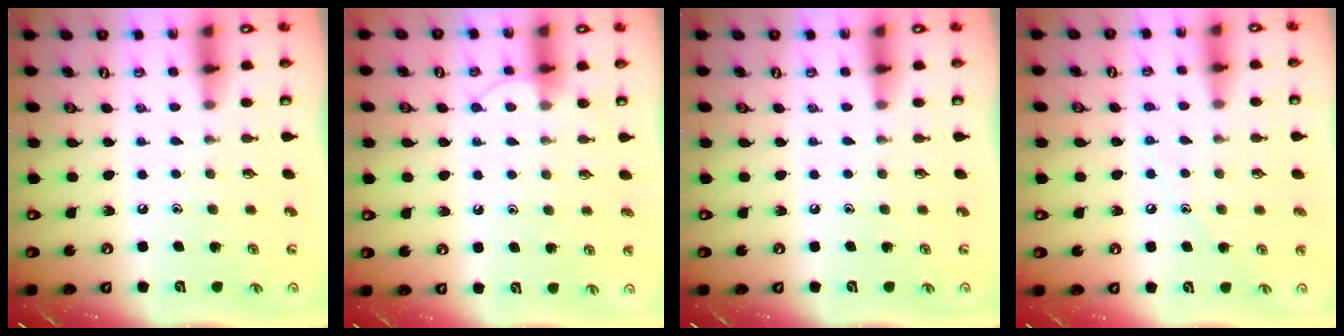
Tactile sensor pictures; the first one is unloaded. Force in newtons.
{"total": 5.6, "press": 5.6, "slide": 0.5}
{"total": 0.0}
{"total": 5.5, "press": 5.5, "slide": 0.7}